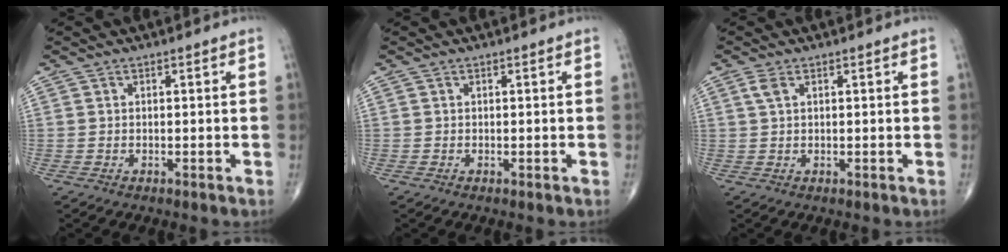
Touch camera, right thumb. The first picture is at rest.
{"total": 0.0}
{"total": 1.8, "force": [0.8, 0.8, 1.4], "torque": [-0.037, 0.011, 0.020]}